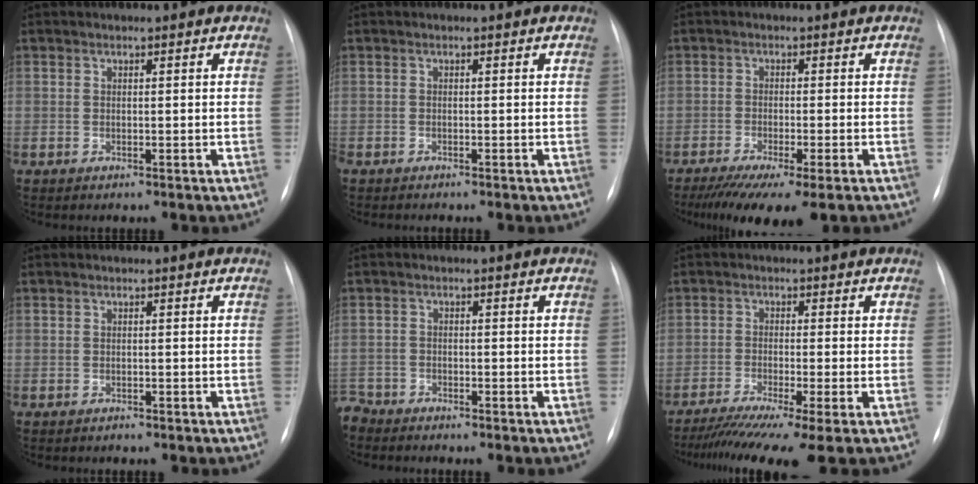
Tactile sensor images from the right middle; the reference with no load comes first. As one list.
[{"total": 0.9, "force": [-0.9, 0.1, 0.3], "torque": [-0.007, -0.002, -0.015]}, {"total": 10.2, "force": [-7.0, 1.1, 7.3], "torque": [-0.113, -0.027, -0.109]}, {"total": 0.0}, {"total": 3.4, "force": [-3.2, 0.9, -0.3], "torque": [0.008, -0.006, -0.064]}, {"total": 10.1, "force": [-7.2, -0.6, 7.0], "torque": [-0.113, -0.026, -0.115]}]